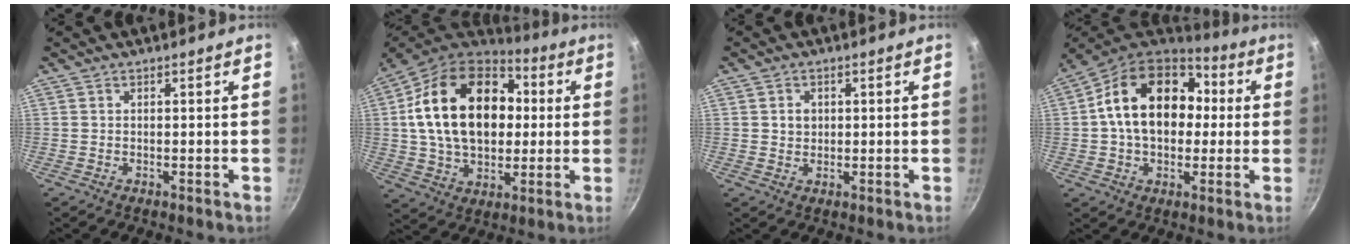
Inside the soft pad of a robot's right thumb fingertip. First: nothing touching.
{"total": 25.2, "force": [3.5, 17.2, 18.1], "torque": [-0.290, 0.025, 0.056]}
{"total": 2.4, "force": [0.5, 2.1, 1.1], "torque": [-0.008, 0.003, 0.007]}
{"total": 19.6, "force": [2.4, 14.1, 13.4], "torque": [-0.194, 0.036, 0.030]}